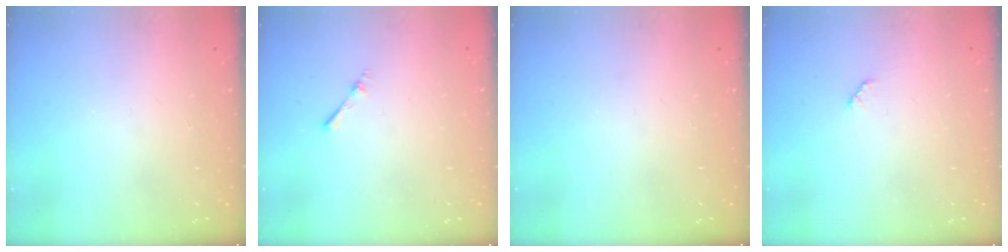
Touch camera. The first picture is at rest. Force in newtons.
{"total": 1.7, "press": 1.7, "slide": 0.3}
{"total": 0.0}
{"total": 2.5, "press": 2.5, "slide": 0.4}